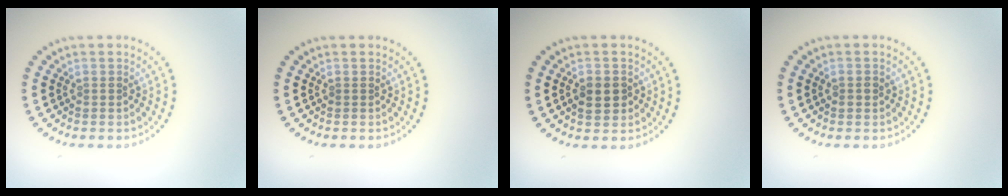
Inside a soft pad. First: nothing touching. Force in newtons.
{"total": 0.0}
{"total": 2.5, "press": 2.4, "slide": 0.4}
{"total": 0.8, "press": 0.8, "slide": 0.1}